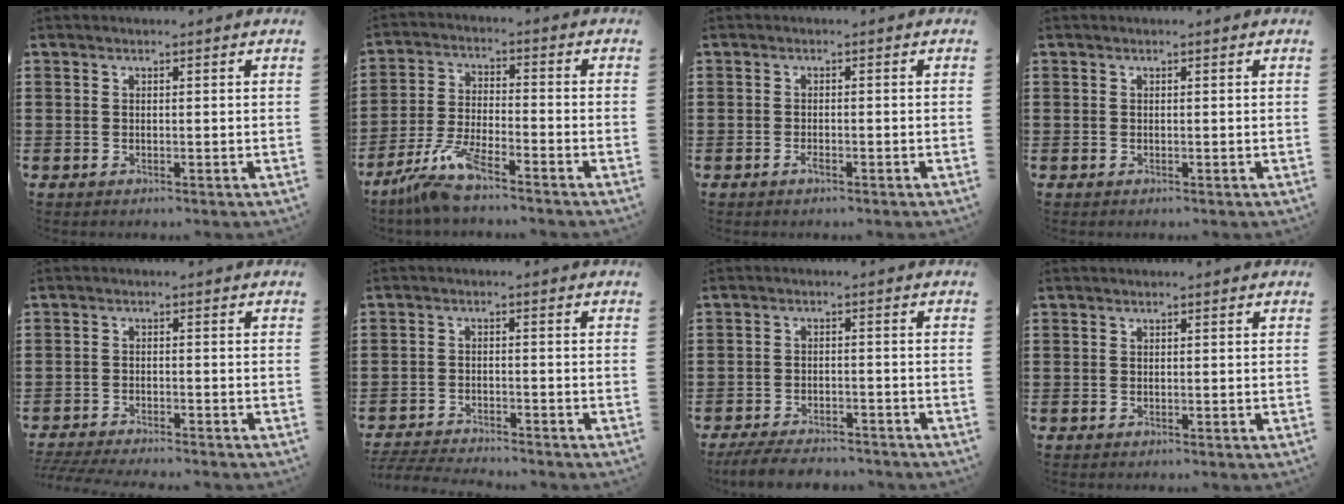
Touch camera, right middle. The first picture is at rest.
{"total": 7.1, "force": [-5.8, 0.7, 4.0], "torque": [-0.097, -0.012, -0.115]}
{"total": 1.2, "force": [-0.7, 0.4, 0.8], "torque": [-0.019, -0.004, -0.013]}
{"total": 0.0}
{"total": 2.9, "force": [-2.8, 0.0, 0.5], "torque": [-0.017, -0.004, -0.061]}
{"total": 3.4, "force": [-3.3, 0.1, 0.4], "torque": [-0.017, -0.003, -0.073]}
{"total": 4.1, "force": [-3.9, 0.6, 1.0], "torque": [-0.024, 0.000, -0.080]}
{"total": 0.0}